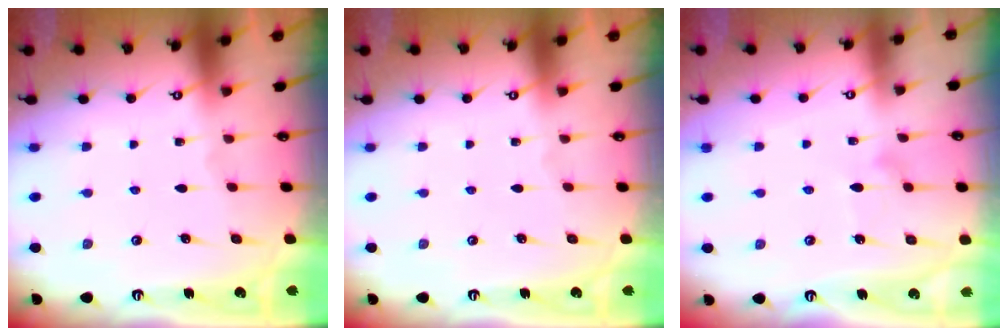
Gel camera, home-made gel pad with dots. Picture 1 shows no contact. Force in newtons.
{"total": 0.0}
{"total": 7.7, "press": 7.6, "slide": 0.4}